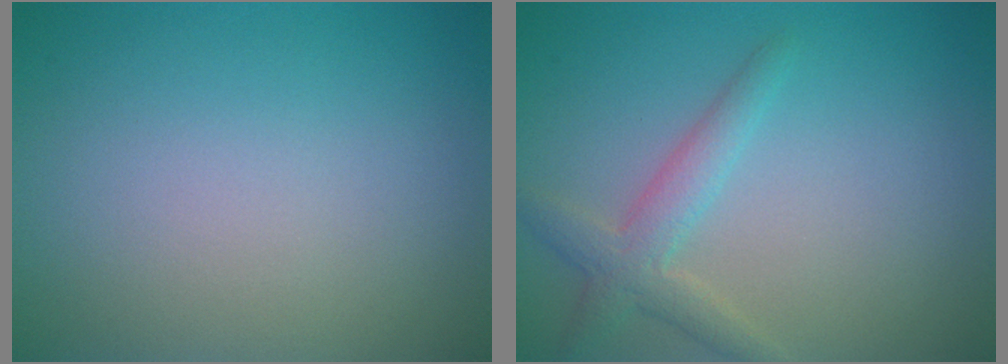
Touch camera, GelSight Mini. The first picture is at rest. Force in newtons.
{"total": 2.8, "press": 2.8, "slide": 0.1}